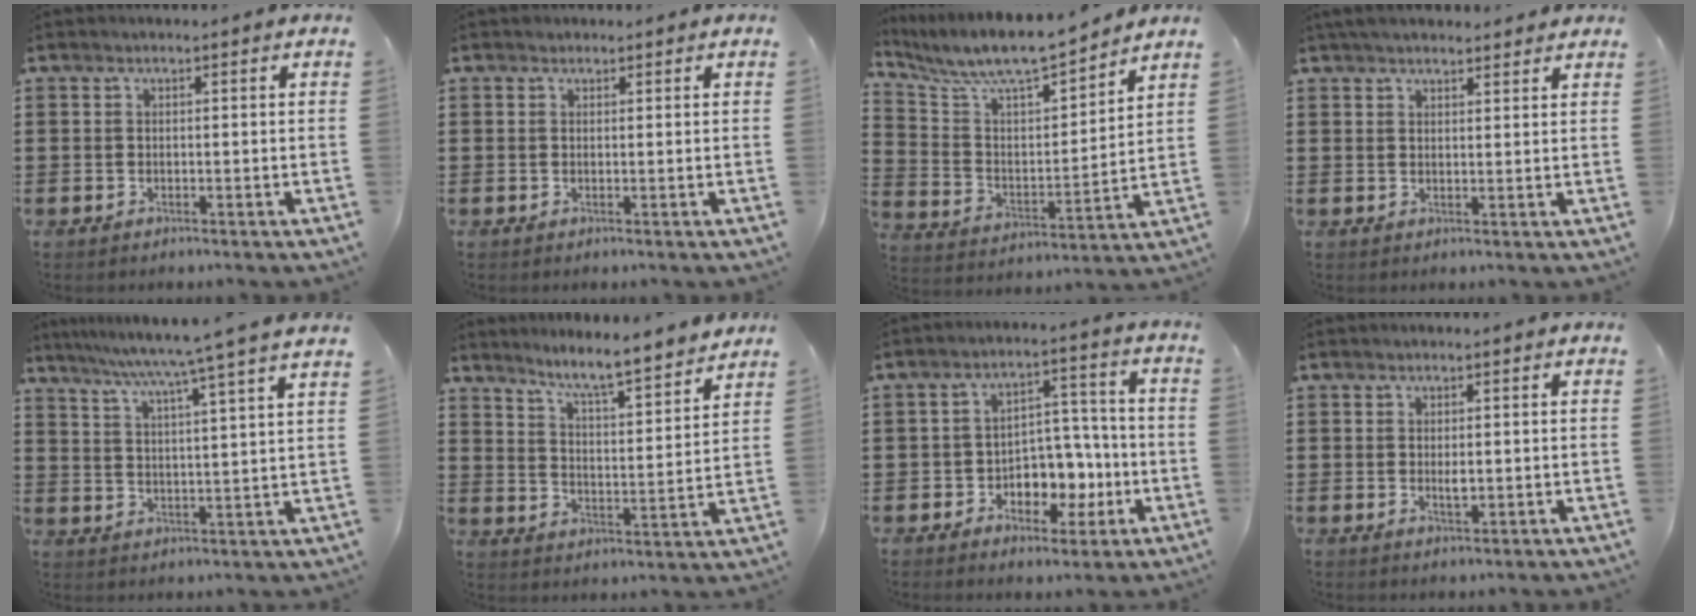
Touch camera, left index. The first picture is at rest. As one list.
[{"total": 0.6, "force": [0.4, 0.4, 0.1], "torque": [-0.003, 0.003, 0.009]}, {"total": 8.0, "force": [7.3, 1.0, 3.1], "torque": [-0.094, -0.052, 0.122]}, {"total": 3.2, "force": [3.0, 0.6, 1.1], "torque": [-0.028, 0.002, 0.057]}, {"total": 6.8, "force": [5.7, -1.8, 3.1], "torque": [-0.082, -0.041, 0.089]}, {"total": 6.2, "force": [5.7, -0.6, 2.3], "torque": [-0.069, -0.044, 0.093]}, {"total": 6.1, "force": [-2.0, 4.9, 3.1], "torque": [-0.056, 0.013, -0.035]}, {"total": 1.7, "force": [0.1, 0.5, 1.6], "torque": [-0.030, 0.000, 0.001]}]